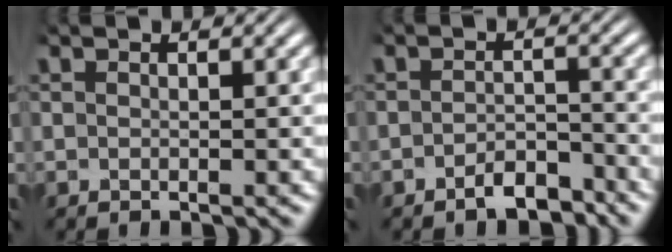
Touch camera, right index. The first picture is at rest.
{"total": 3.3, "force": [-3.0, 1.0, 0.9], "torque": [0.007, 0.003, -0.057]}